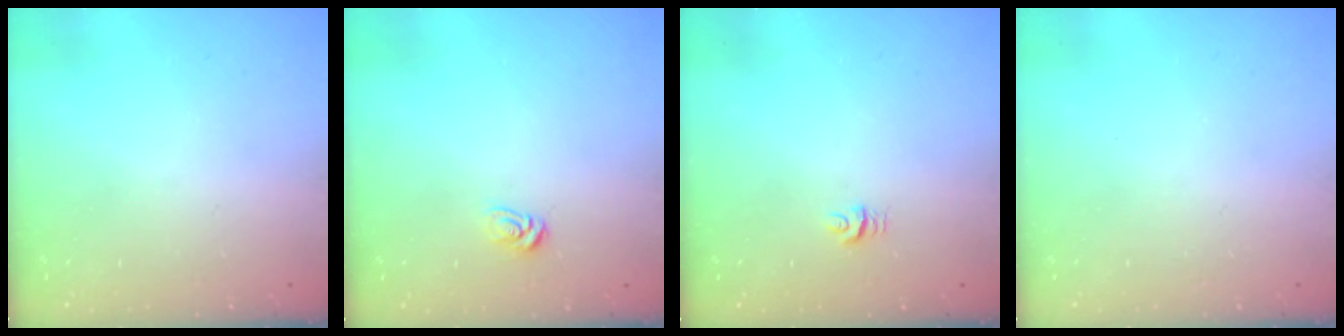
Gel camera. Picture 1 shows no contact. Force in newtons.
{"total": 4.8, "press": 4.8, "slide": 0.4}
{"total": 4.5, "press": 4.5, "slide": 0.5}
{"total": 0.0}